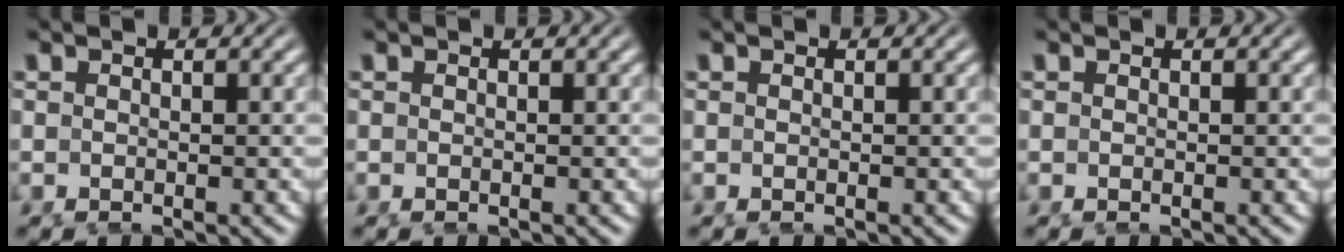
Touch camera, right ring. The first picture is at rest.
{"total": 0.0}
{"total": 0.0}
{"total": 0.0}